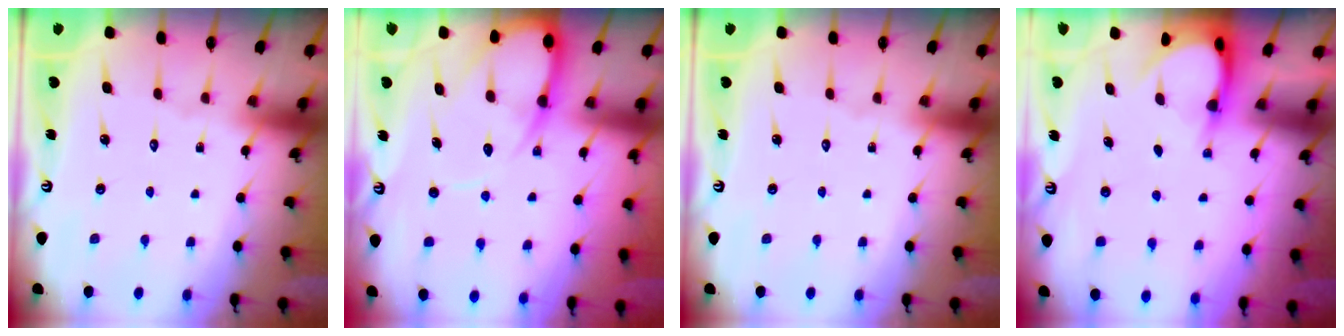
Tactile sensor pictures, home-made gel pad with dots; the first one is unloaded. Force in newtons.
{"total": 9.4, "press": 9.3, "slide": 1.0}
{"total": 0.0}
{"total": 3.7, "press": 3.7, "slide": 0.3}